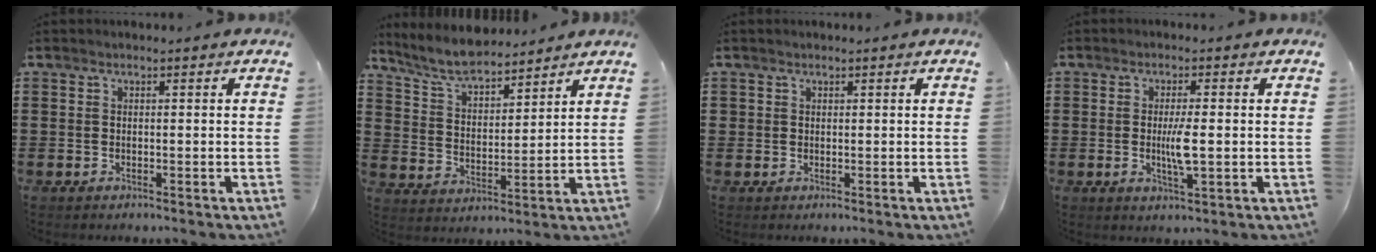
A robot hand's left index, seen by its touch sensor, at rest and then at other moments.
{"total": 7.2, "force": [6.6, 1.3, 2.5], "torque": [-0.074, -0.020, 0.120]}
{"total": 0.8, "force": [0.5, 0.6, 0.1], "torque": [-0.003, 0.004, 0.010]}
{"total": 4.3, "force": [-0.2, 0.6, 4.2], "torque": [-0.082, -0.003, -0.007]}